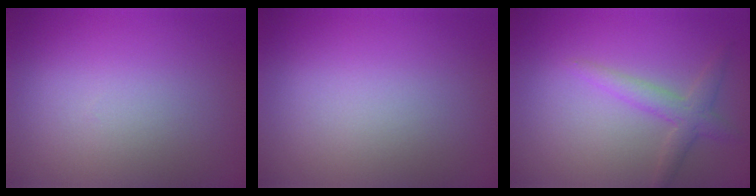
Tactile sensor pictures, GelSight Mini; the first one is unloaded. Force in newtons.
{"total": 0.0}
{"total": 2.4, "press": 2.4, "slide": 0.1}